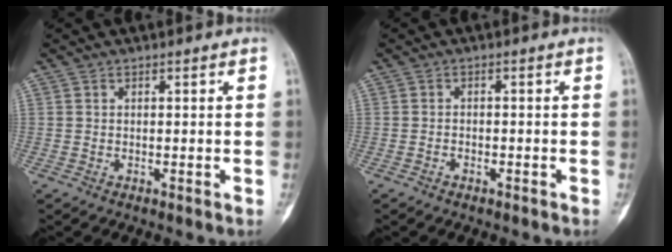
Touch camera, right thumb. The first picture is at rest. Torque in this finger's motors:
{"motor_torque": [-0.51, -0.30, 0.05, 0.21, 0.05]}